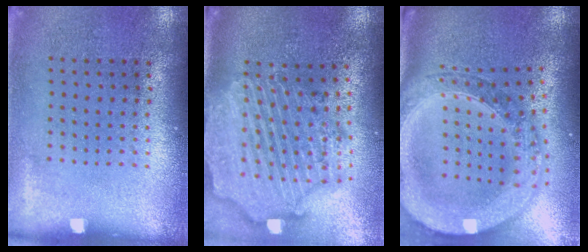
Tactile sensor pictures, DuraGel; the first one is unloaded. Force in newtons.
{"total": 3.4, "press": 2.9, "slide": 1.8}
{"total": 3.9, "press": 3.0, "slide": 2.5}